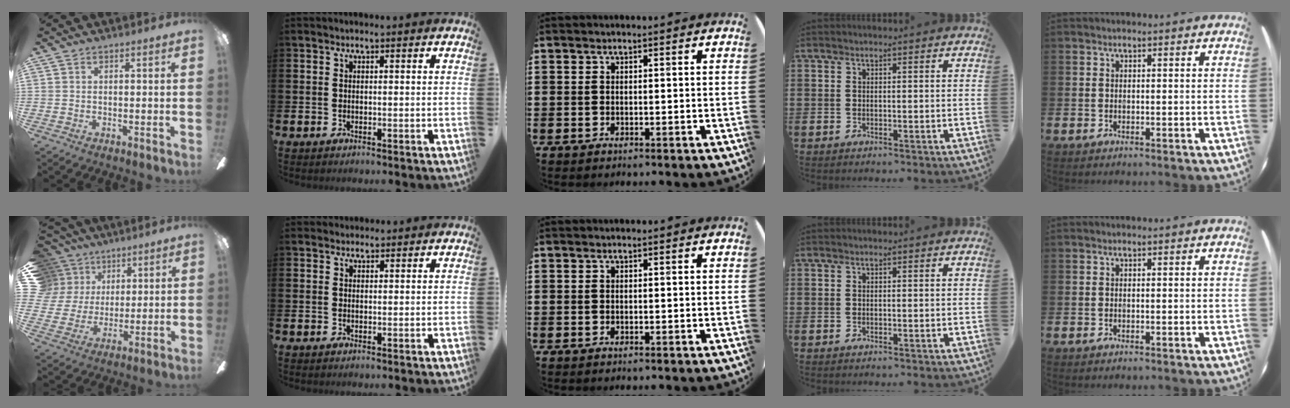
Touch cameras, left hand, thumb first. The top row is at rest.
{"thumb": {"total": 11.1, "force": [6.3, 8.9, 2.0], "torque": [-0.062, -0.031, 0.129]}, "index": {"total": 1.4, "force": [1.2, 0.6, -0.2], "torque": [0.014, 0.001, 0.020]}}